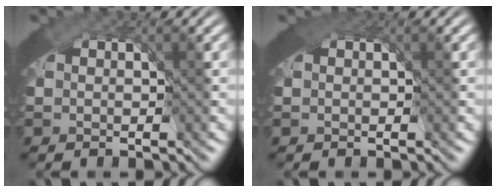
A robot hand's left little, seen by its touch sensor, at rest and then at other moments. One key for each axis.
{"total": 0.7, "fx": 0.2, "fy": 0.3, "fz": 0.6, "tx": -0.008, "ty": 0.007, "tz": -0.001}